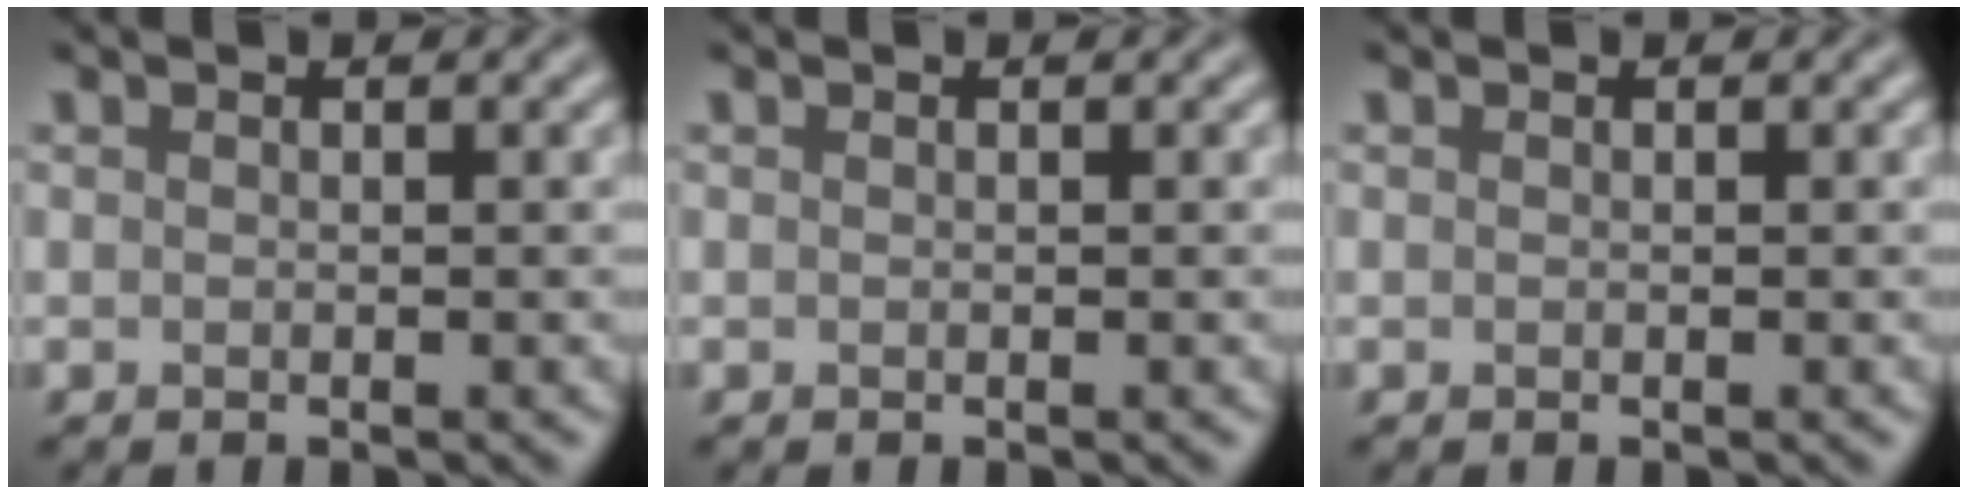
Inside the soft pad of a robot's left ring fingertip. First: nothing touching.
{"total": 0.0}
{"total": 0.0}